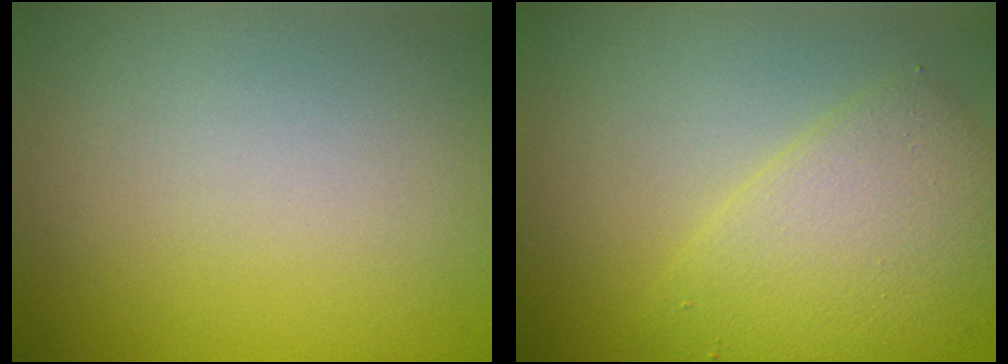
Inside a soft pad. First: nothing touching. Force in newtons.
{"total": 4.6, "press": 4.6, "slide": 0.3}